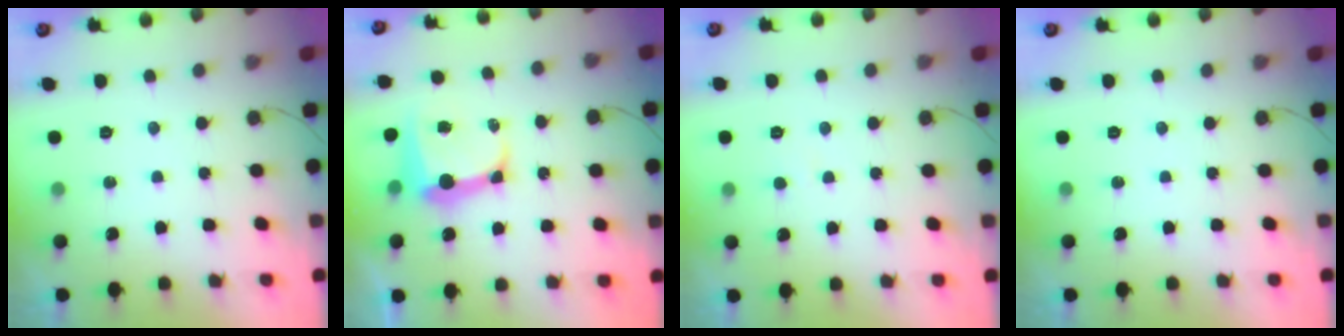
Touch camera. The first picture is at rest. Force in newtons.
{"total": 10.2, "press": 10.2, "slide": 1.3}
{"total": 2.4, "press": 2.4, "slide": 0.2}
{"total": 0.0}